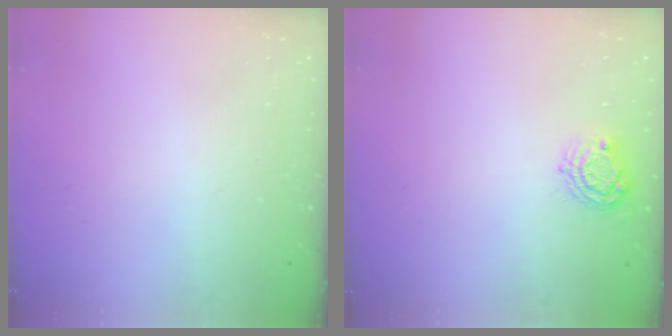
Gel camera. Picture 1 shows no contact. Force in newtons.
{"total": 7.0, "press": 7.0, "slide": 0.4}